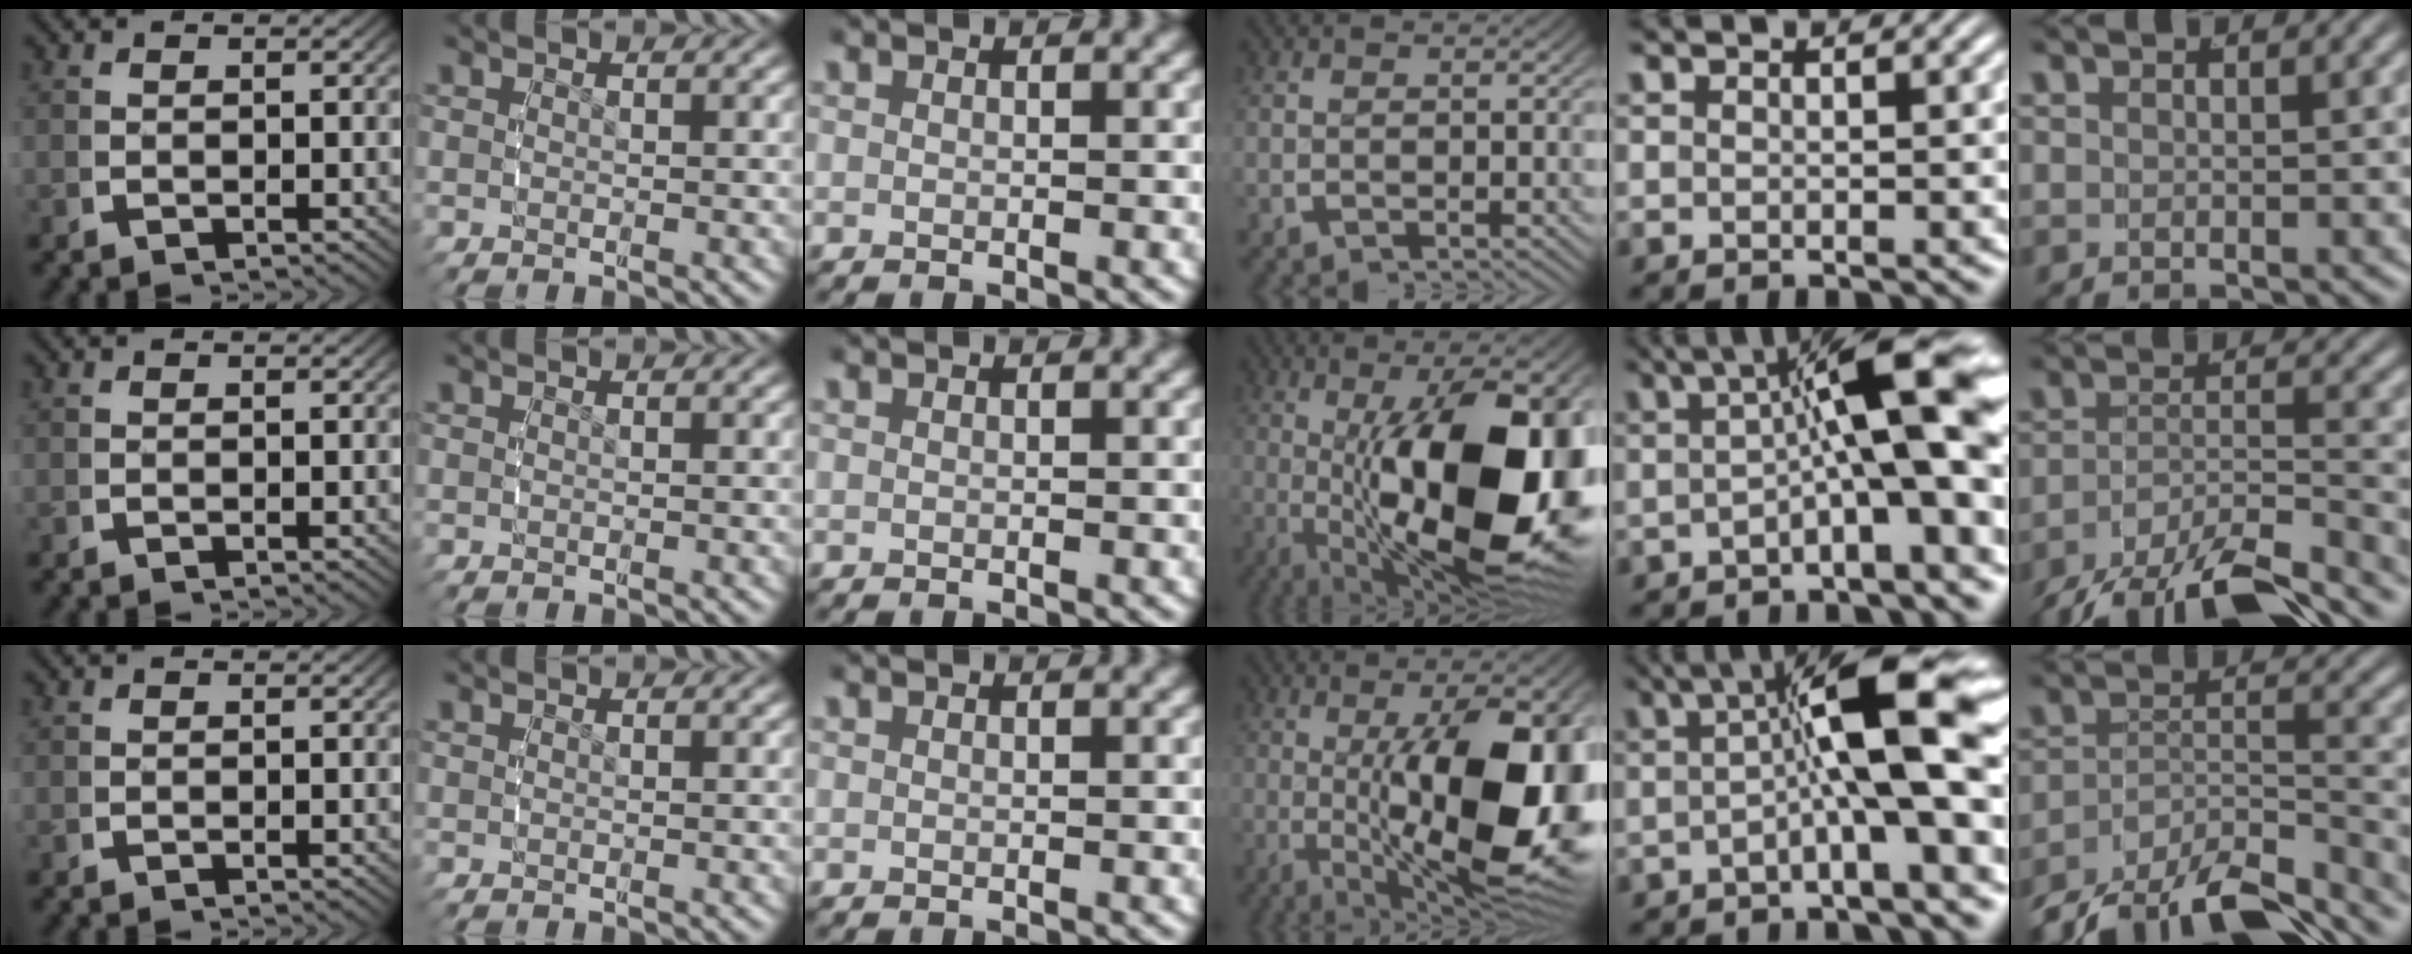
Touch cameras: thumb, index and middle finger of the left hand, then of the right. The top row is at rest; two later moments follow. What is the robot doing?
{"motion": "grasp_and_lifting", "object": "bottle cap"}